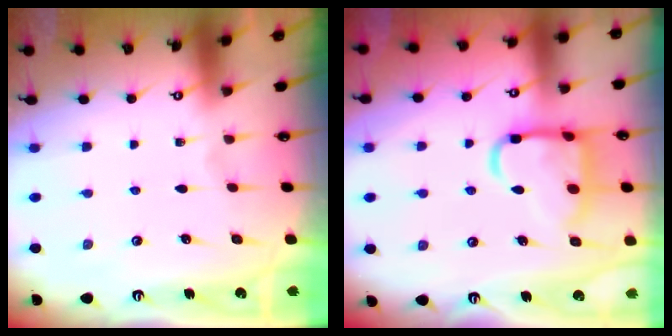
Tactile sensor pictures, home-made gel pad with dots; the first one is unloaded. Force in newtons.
{"total": 14.0, "press": 13.9, "slide": 1.5}